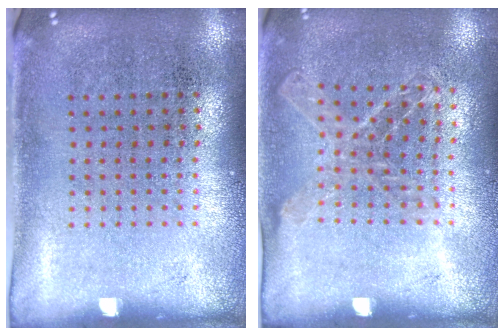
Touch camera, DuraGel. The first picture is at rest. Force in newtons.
{"total": 1.1, "press": 1.1, "slide": 0.3}